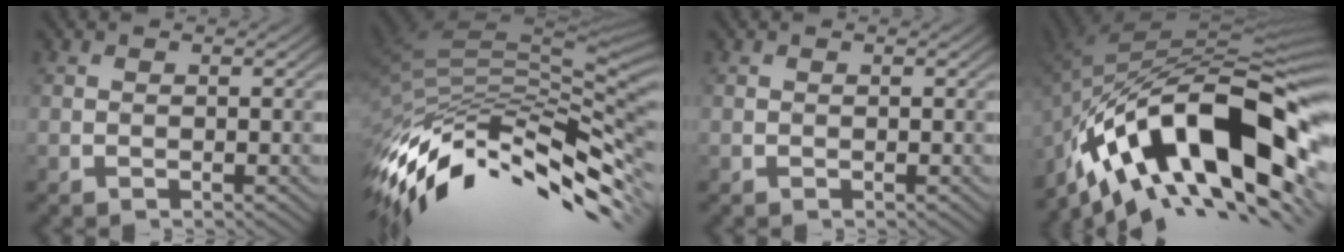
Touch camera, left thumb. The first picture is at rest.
{"total": 15.0, "force": [-4.9, 6.0, 12.8], "torque": [-0.277, -0.018, -0.077]}
{"total": 0.0}
{"total": 17.6, "force": [-7.3, 7.6, 14.1], "torque": [-0.249, -0.006, -0.131]}